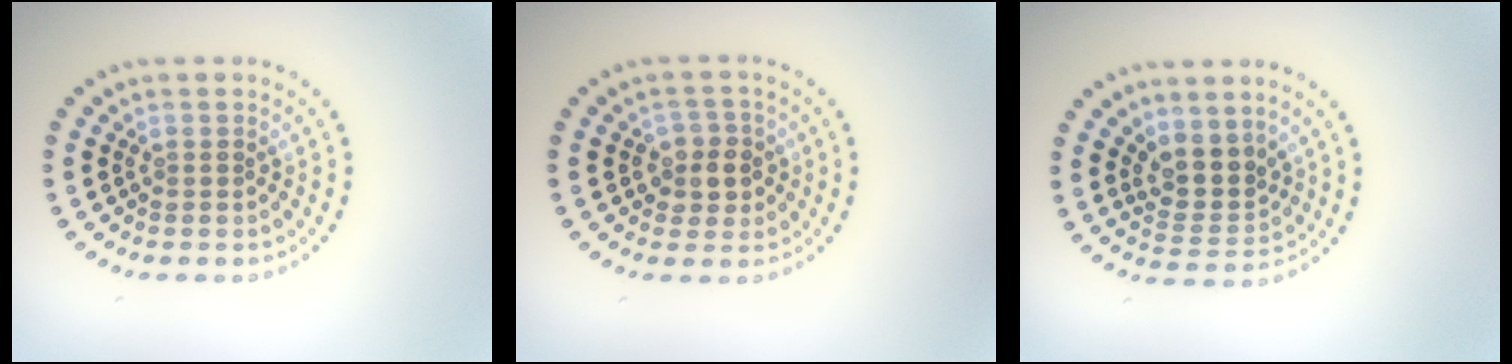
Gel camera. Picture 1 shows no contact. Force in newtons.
{"total": 2.6, "press": 2.4, "slide": 1.0}
{"total": 3.1, "press": 2.4, "slide": 1.9}